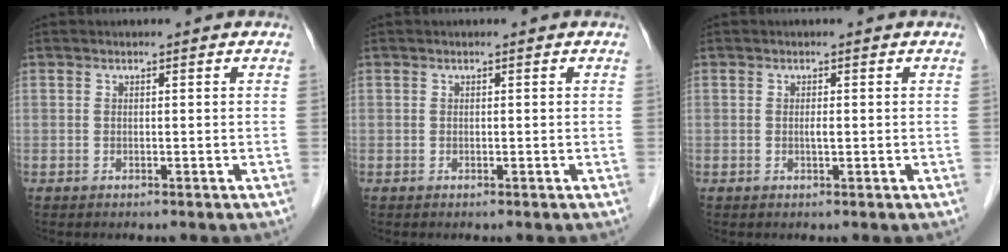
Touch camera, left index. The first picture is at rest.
{"total": 0.0}
{"total": 0.8, "force": [-0.3, 0.0, 0.7], "torque": [-0.014, -0.004, -0.005]}